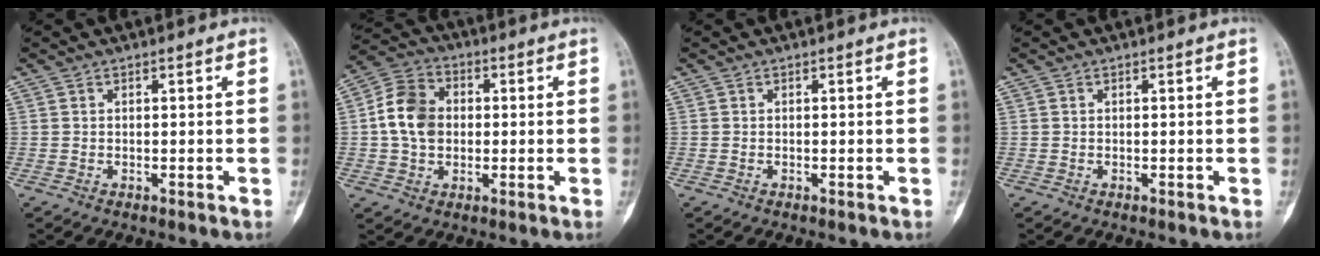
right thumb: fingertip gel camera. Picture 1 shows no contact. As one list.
[{"total": 10.0, "force": [0.3, 7.9, 6.1], "torque": [-0.098, 0.020, -0.002]}, {"total": 0.0}, {"total": 0.0}]